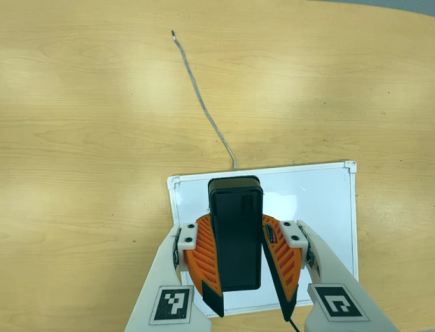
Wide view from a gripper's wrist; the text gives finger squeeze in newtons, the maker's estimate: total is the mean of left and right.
{"total": 9.6, "left": 9.5, "right": 9.8}